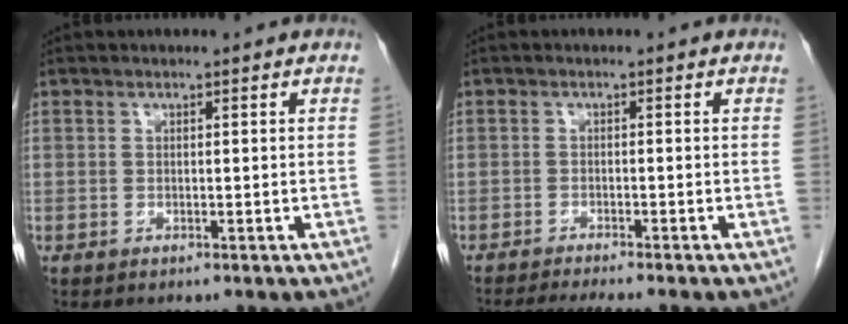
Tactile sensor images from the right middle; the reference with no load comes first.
{"total": 6.3, "force": [-5.5, -0.5, 2.9], "torque": [-0.040, -0.014, -0.088]}